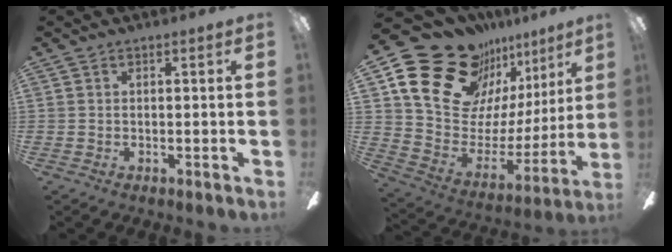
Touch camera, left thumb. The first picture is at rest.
{"total": 24.5, "force": [17.3, 14.5, 9.6], "torque": [-0.149, -0.120, 0.336]}